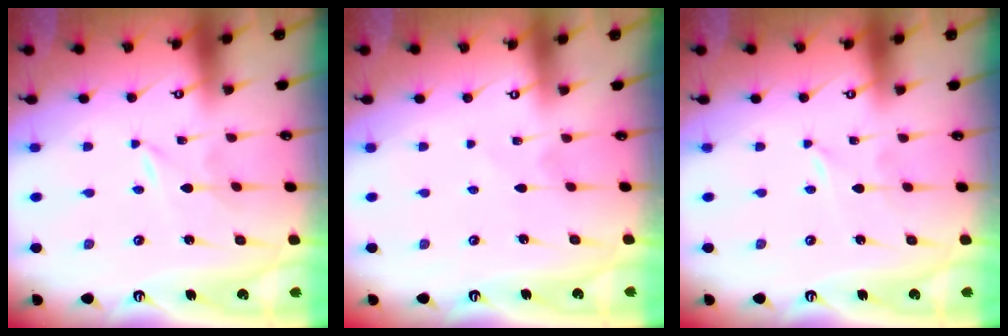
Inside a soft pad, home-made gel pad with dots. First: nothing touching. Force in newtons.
{"total": 2.1, "press": 2.1, "slide": 0.3}
{"total": 0.0}